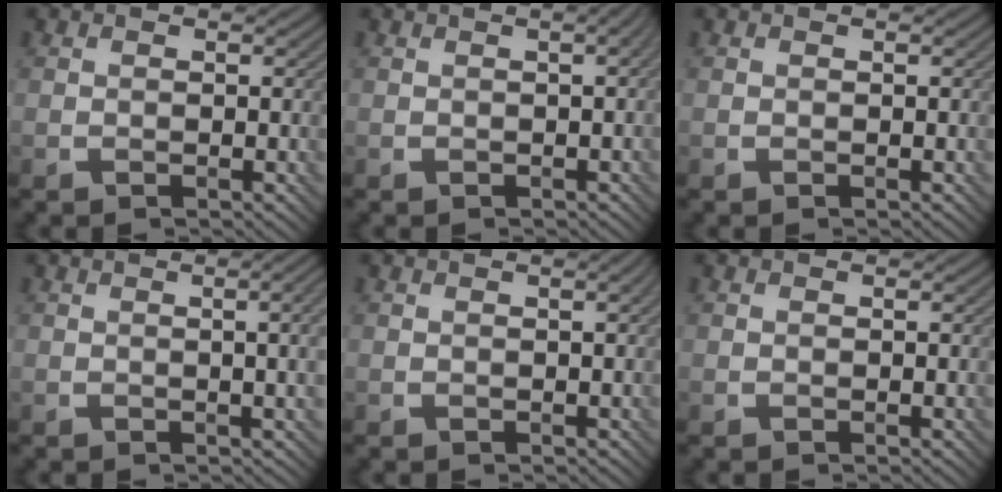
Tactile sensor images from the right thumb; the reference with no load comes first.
{"total": 2.3, "force": [0.4, 0.5, 2.2], "torque": [-0.025, 0.009, 0.001]}
{"total": 0.0}
{"total": 4.5, "force": [0.3, 1.0, 4.4], "torque": [-0.055, 0.014, 0.003]}
{"total": 1.3, "force": [0.4, 0.1, 1.2], "torque": [-0.018, 0.006, 0.002]}
{"total": 0.0}